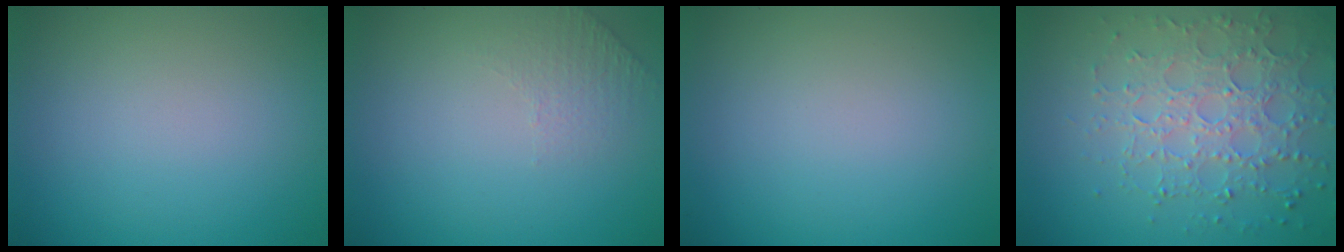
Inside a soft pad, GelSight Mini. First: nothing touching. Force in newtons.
{"total": 1.2, "press": 0.7, "slide": 0.9}
{"total": 0.0}
{"total": 5.5, "press": 4.7, "slide": 2.8}